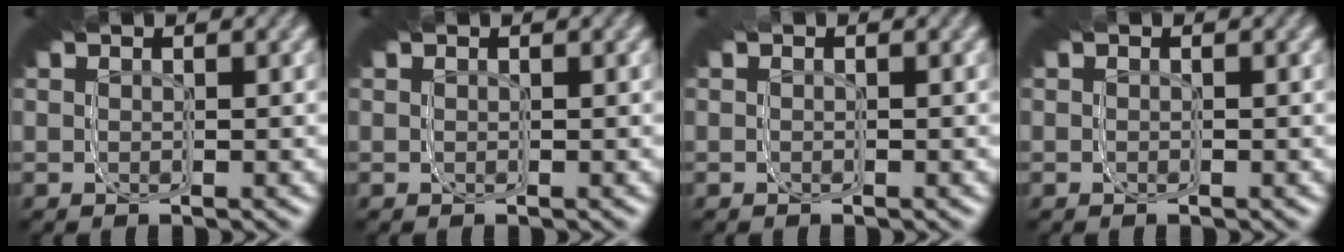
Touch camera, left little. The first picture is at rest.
{"total": 0.0}
{"total": 1.0, "force": [-0.4, -0.5, -0.7], "torque": [0.015, -0.001, -0.004]}
{"total": 0.6, "force": [-0.3, -0.4, -0.5], "torque": [0.012, -0.001, -0.003]}